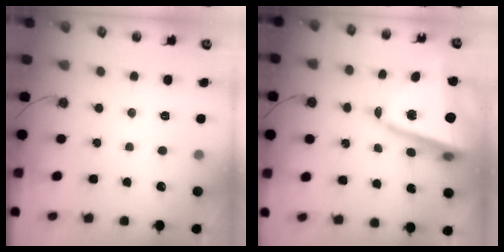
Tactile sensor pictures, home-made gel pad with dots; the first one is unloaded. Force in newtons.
{"total": 14.2, "press": 14.0, "slide": 2.0}